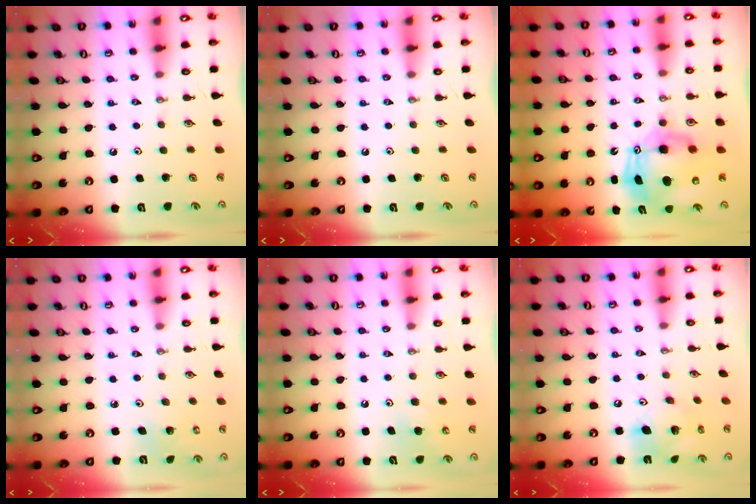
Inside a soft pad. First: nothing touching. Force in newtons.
{"total": 0.0}
{"total": 12.8, "press": 12.6, "slide": 2.3}
{"total": 2.8, "press": 2.8, "slide": 0.2}
{"total": 4.9, "press": 4.9, "slide": 0.5}
{"total": 13.4, "press": 13.1, "slide": 2.7}